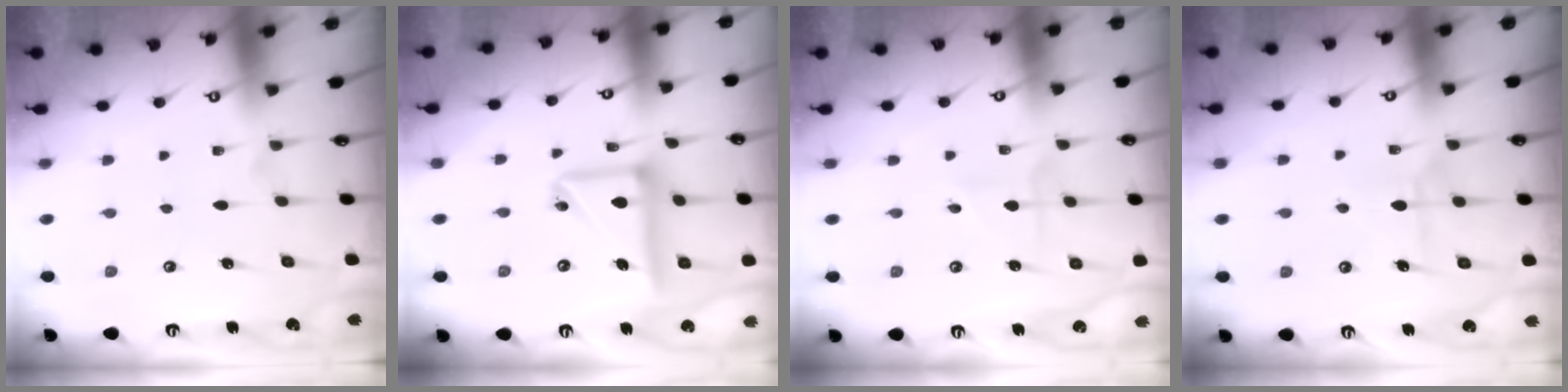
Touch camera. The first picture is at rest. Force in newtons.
{"total": 14.0, "press": 13.9, "slide": 1.4}
{"total": 3.6, "press": 3.6, "slide": 0.5}
{"total": 6.3, "press": 6.2, "slide": 0.7}